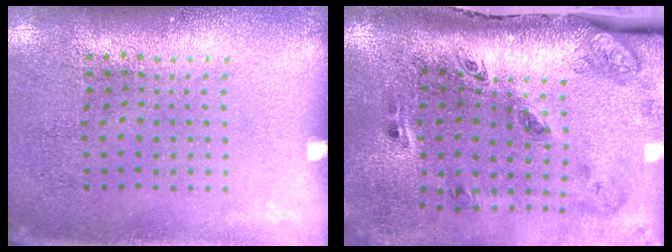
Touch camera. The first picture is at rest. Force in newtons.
{"total": 3.4, "press": 2.1, "slide": 2.7}